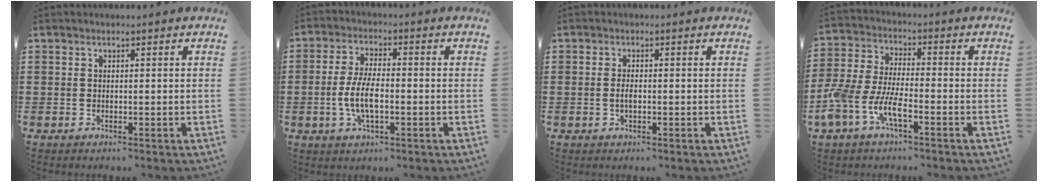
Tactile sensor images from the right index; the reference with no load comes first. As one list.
[{"total": 6.5, "force": [-1.4, 2.5, 5.9], "torque": [-0.135, -0.004, -0.034]}, {"total": 1.7, "force": [-0.3, 0.7, 1.5], "torque": [-0.036, -0.001, -0.008]}, {"total": 7.1, "force": [-4.3, 1.9, 5.4], "torque": [-0.154, -0.019, -0.091]}]